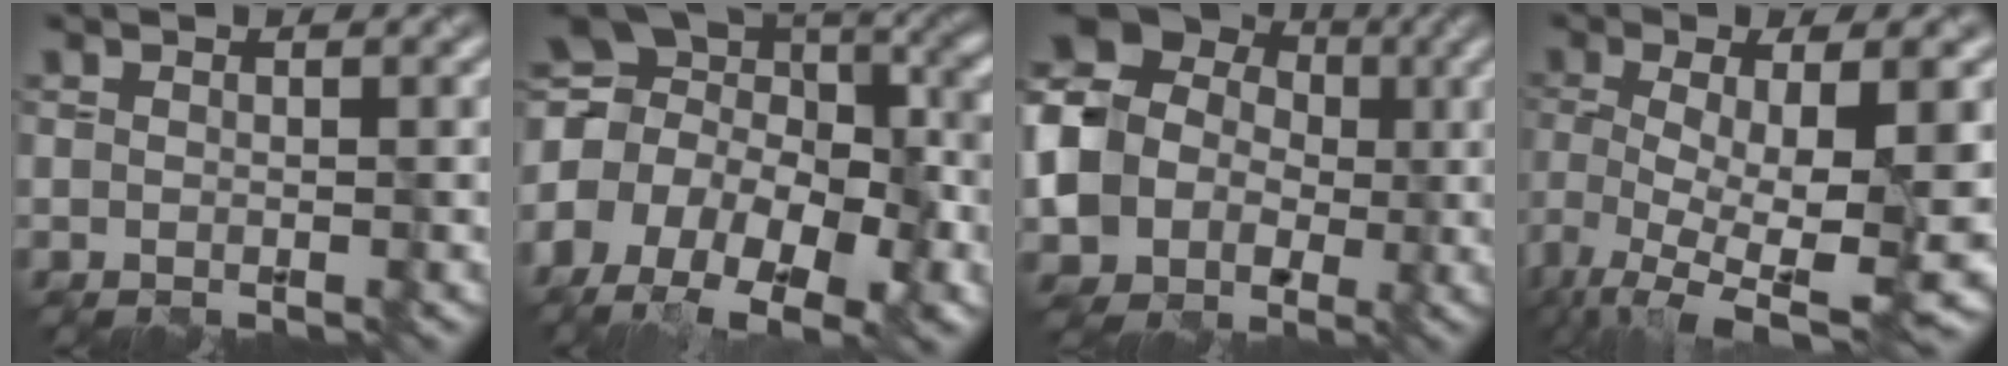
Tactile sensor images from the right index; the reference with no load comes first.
{"total": 14.1, "force": [-3.7, 8.6, 10.6], "torque": [-0.218, -0.006, -0.036]}
{"total": 13.2, "force": [0.0, 12.4, 4.5], "torque": [-0.142, 0.009, -0.022]}
{"total": 11.3, "force": [-3.6, 3.2, 10.2], "torque": [-0.174, -0.014, -0.063]}